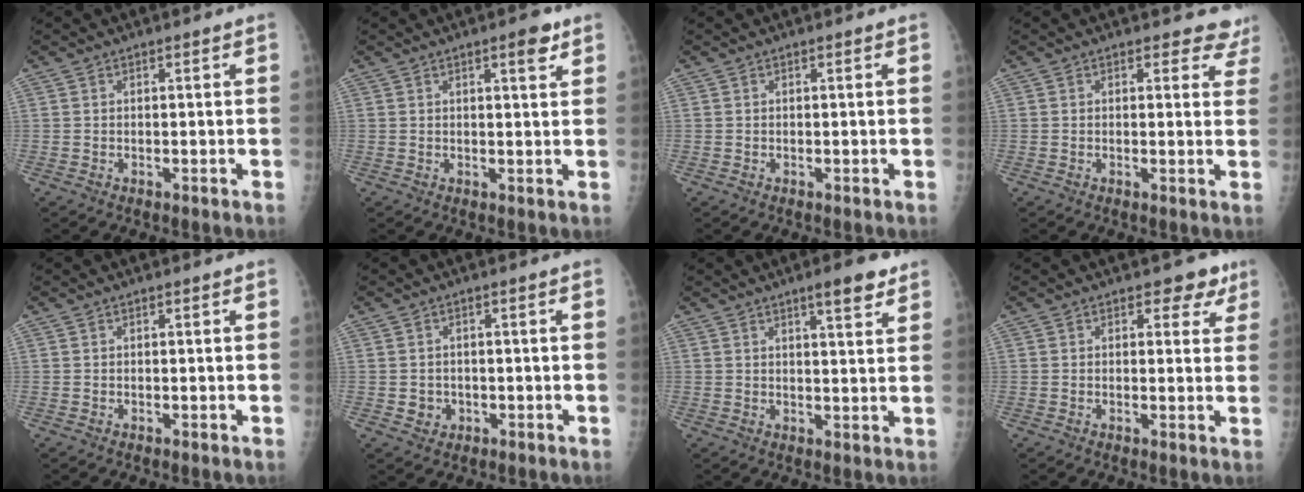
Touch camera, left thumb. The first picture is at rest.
{"total": 3.1, "force": [1.9, 0.9, 2.3], "torque": [-0.025, -0.009, 0.023]}
{"total": 0.0}
{"total": 5.4, "force": [4.7, 2.5, 0.0], "torque": [0.048, -0.021, 0.024]}
{"total": 0.0}
{"total": 2.3, "force": [-0.6, 2.1, 0.6], "torque": [0.006, 0.006, -0.003]}
{"total": 6.1, "force": [4.1, 1.4, 4.3], "torque": [-0.050, -0.021, 0.054]}
{"total": 4.0, "force": [2.6, 2.6, 1.7], "torque": [0.015, -0.009, 0.024]}